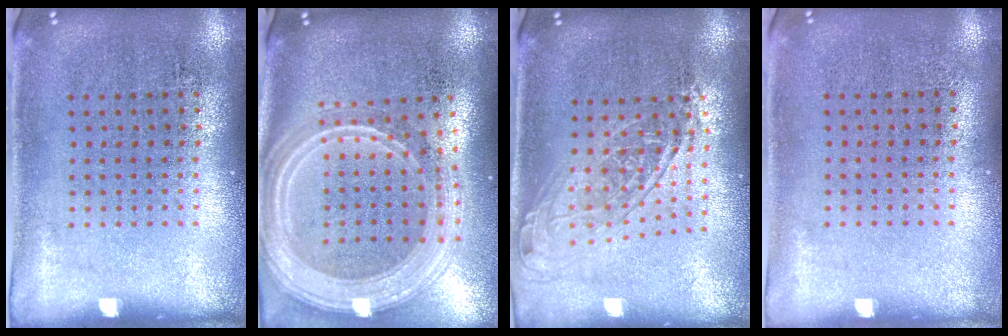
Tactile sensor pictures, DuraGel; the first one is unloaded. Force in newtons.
{"total": 3.0, "press": 2.4, "slide": 1.8}
{"total": 1.7, "press": 1.4, "slide": 1.0}
{"total": 0.0}